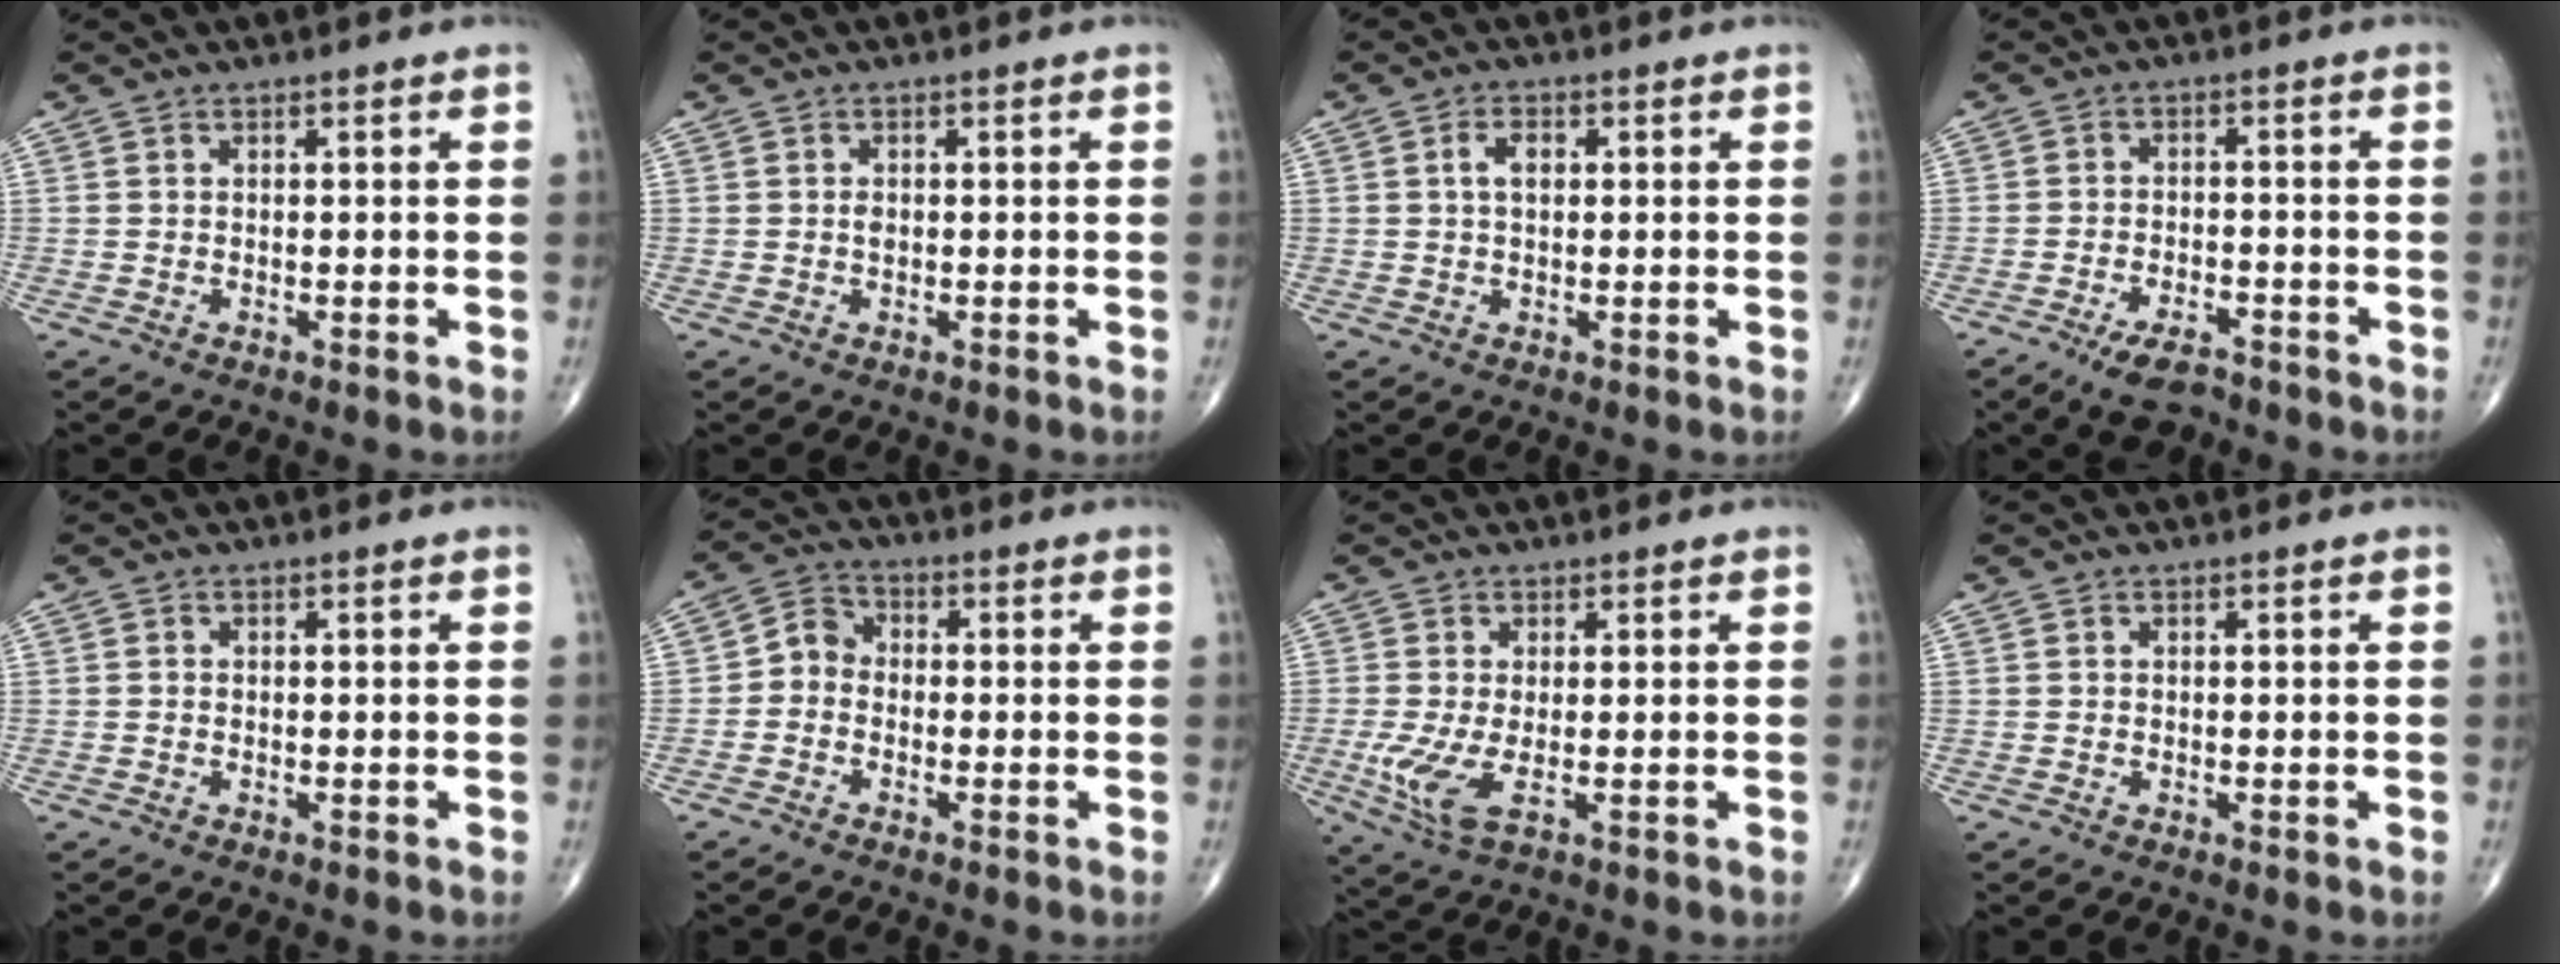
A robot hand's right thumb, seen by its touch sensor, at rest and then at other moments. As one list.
[{"total": 0.9, "force": [0.0, 0.6, 0.7], "torque": [-0.011, 0.001, -0.001]}, {"total": 3.1, "force": [0.6, 1.8, 2.4], "torque": [-0.044, 0.006, 0.009]}, {"total": 6.2, "force": [-4.5, 2.6, 3.3], "torque": [-0.057, 0.017, -0.075]}, {"total": 0.0}, {"total": 4.4, "force": [-1.2, 3.7, 2.2], "torque": [-0.021, 0.018, -0.040]}, {"total": 5.9, "force": [-0.9, 2.3, 5.4], "torque": [-0.133, -0.016, -0.013]}, {"total": 0.0}]